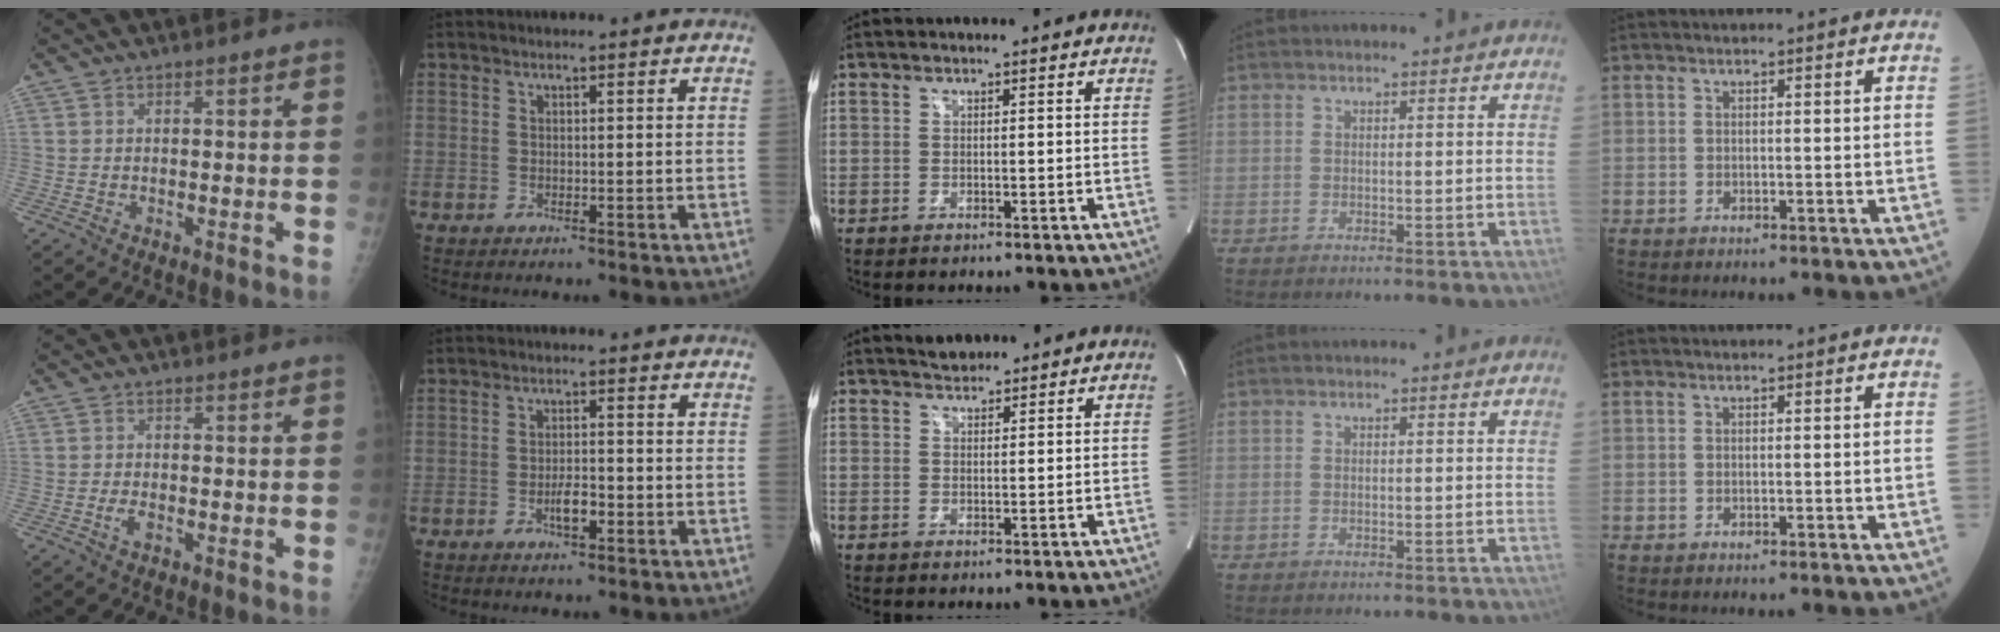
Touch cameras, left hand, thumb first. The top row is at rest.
{"thumb": {"total": 1.8, "force": [-0.7, 1.0, 1.3], "torque": [-0.025, 0.001, -0.013]}, "index": {"total": 2.8, "force": [-1.2, 0.8, 2.4], "torque": [-0.045, 0.002, -0.021]}, "middle": {"total": 2.2, "force": [2.0, 0.8, 0.3], "torque": [-0.011, 0.008, 0.035]}}